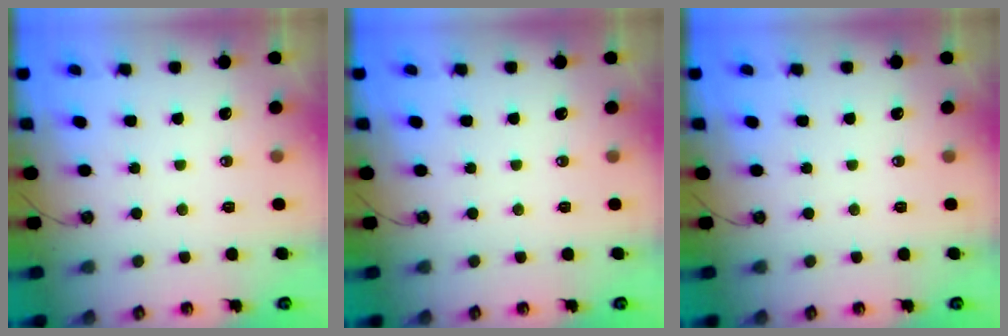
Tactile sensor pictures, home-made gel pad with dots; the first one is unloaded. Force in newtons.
{"total": 0.0}
{"total": 0.0}